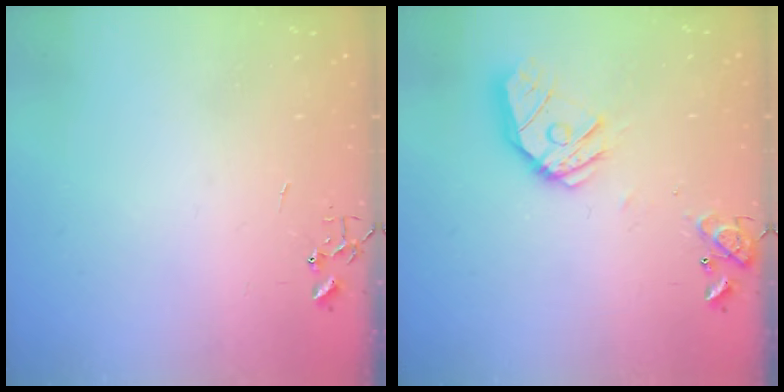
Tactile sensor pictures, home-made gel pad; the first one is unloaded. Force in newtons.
{"total": 16.5, "press": 16.3, "slide": 2.2}